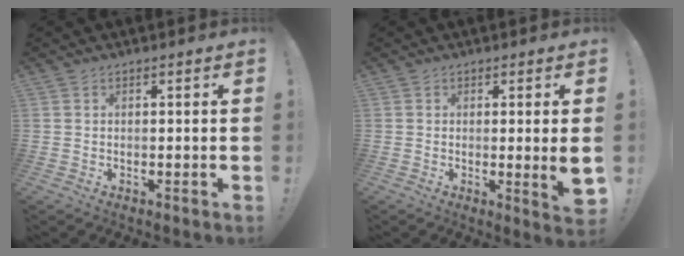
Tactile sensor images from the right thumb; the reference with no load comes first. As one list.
[{"total": 5.7, "force": [-0.2, 0.2, 5.7], "torque": [-0.065, -0.018, -0.001]}]